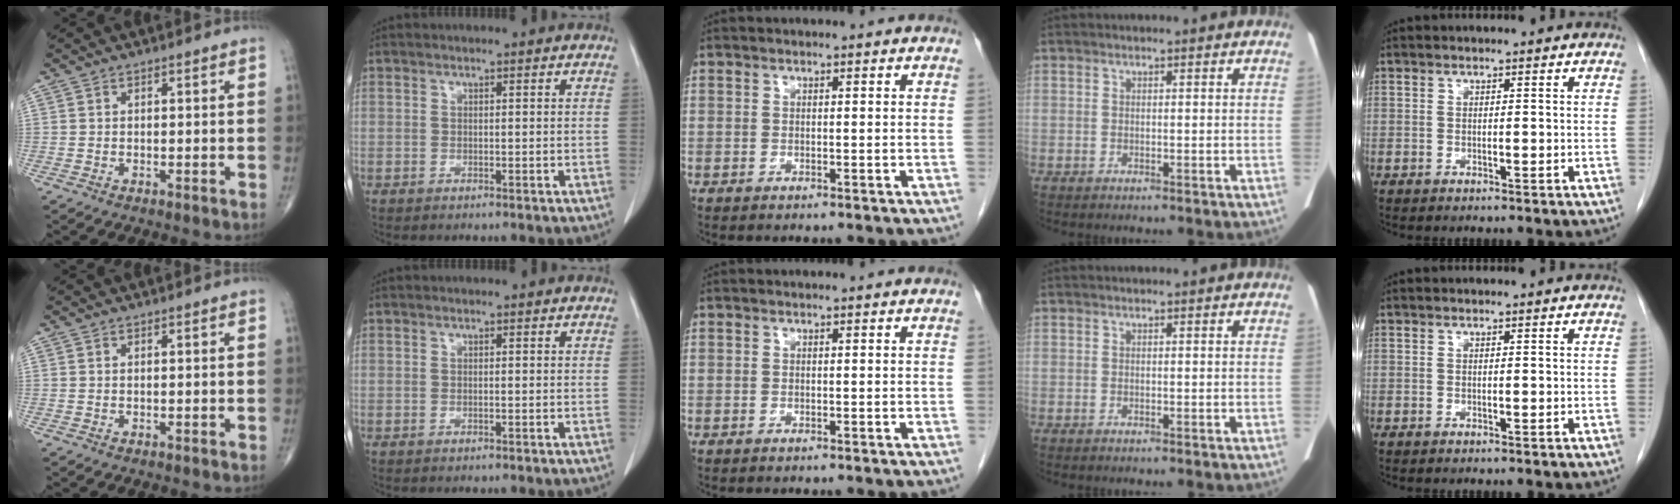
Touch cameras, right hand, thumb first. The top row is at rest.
{}